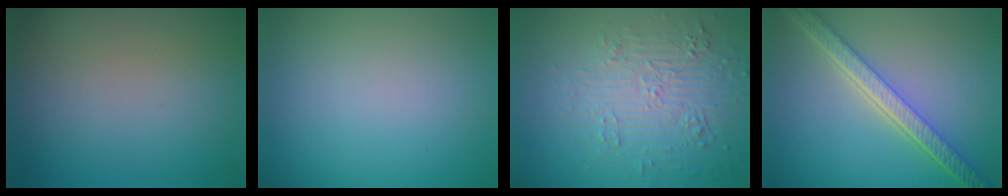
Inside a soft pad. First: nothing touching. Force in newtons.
{"total": 0.0}
{"total": 4.4, "press": 3.7, "slide": 2.4}
{"total": 5.7, "press": 4.4, "slide": 3.7}